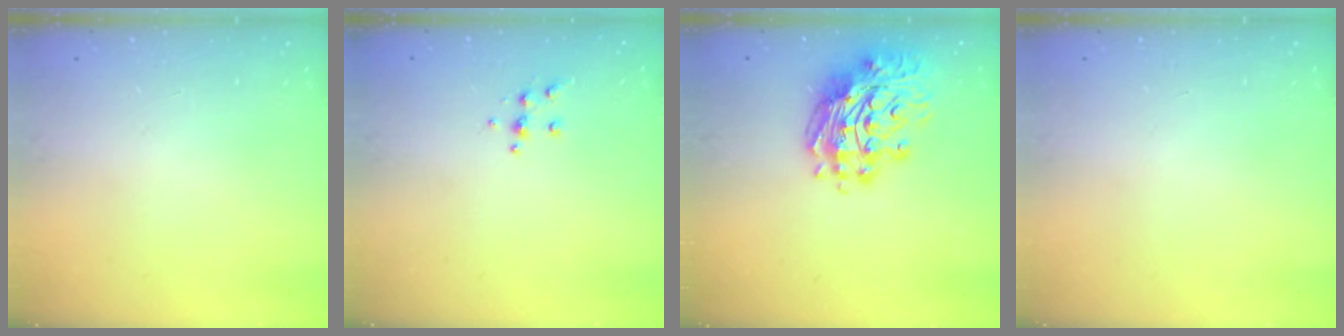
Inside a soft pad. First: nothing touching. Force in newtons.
{"total": 4.7, "press": 4.6, "slide": 0.5}
{"total": 15.0, "press": 14.9, "slide": 1.6}
{"total": 0.0}